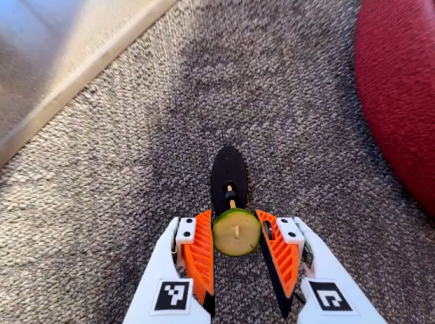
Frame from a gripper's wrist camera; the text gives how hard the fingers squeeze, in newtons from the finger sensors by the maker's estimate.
{"total": 9.2, "left": 9.3, "right": 9.2}